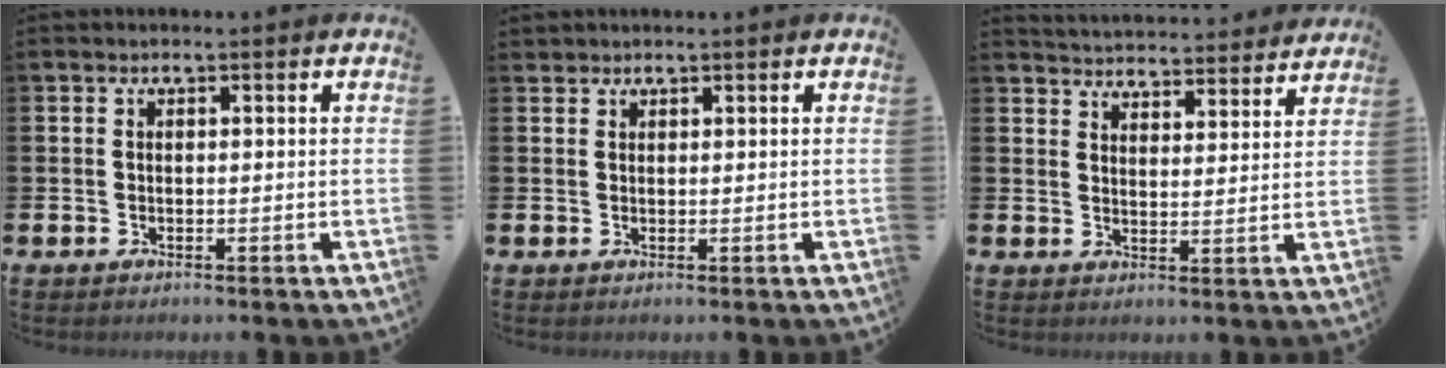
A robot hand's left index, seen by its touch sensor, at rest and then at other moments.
{"total": 1.1, "force": [1.0, 0.4, -0.2], "torque": [0.012, -0.001, 0.017]}
{"total": 4.8, "force": [4.8, 0.5, -0.2], "torque": [-0.012, -0.038, 0.086]}